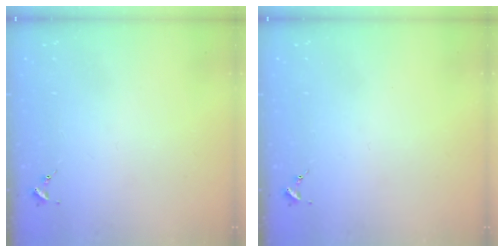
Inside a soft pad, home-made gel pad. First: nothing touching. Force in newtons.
{"total": 0.0}